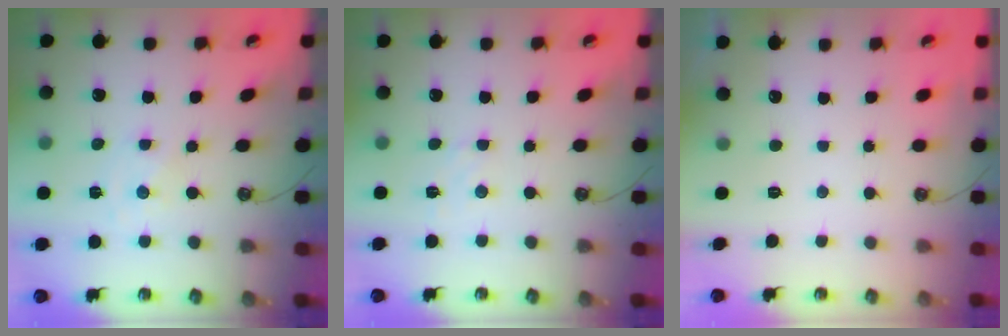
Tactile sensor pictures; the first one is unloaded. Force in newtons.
{"total": 2.9, "press": 2.9, "slide": 0.5}
{"total": 0.0}